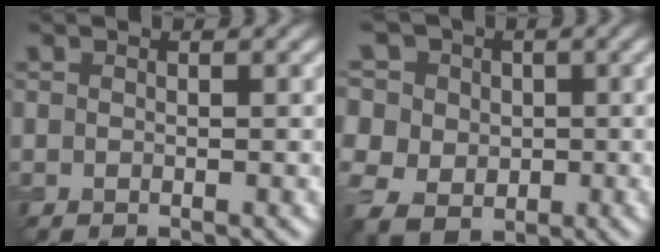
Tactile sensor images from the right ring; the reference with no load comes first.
{"total": 12.5, "force": [3.7, 10.6, 5.6], "torque": [-0.148, 0.034, 0.044]}